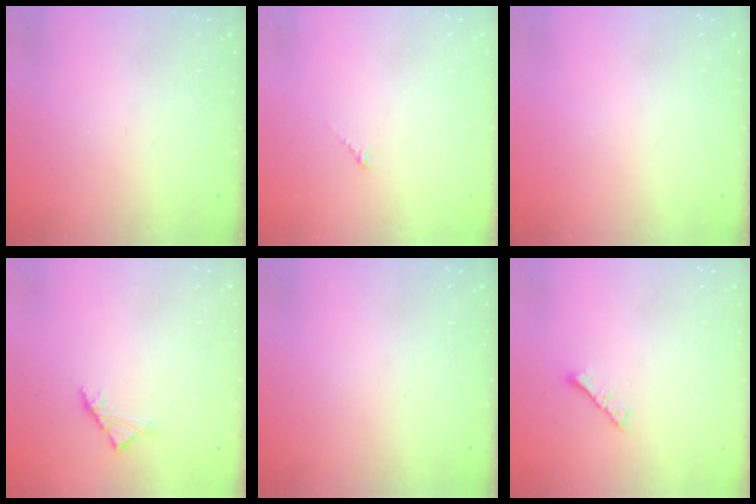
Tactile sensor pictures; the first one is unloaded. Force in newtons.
{"total": 0.8, "press": 0.6, "slide": 0.4}
{"total": 0.0}
{"total": 2.8, "press": 2.6, "slide": 0.8}
{"total": 0.0}
{"total": 2.8, "press": 2.8, "slide": 0.6}